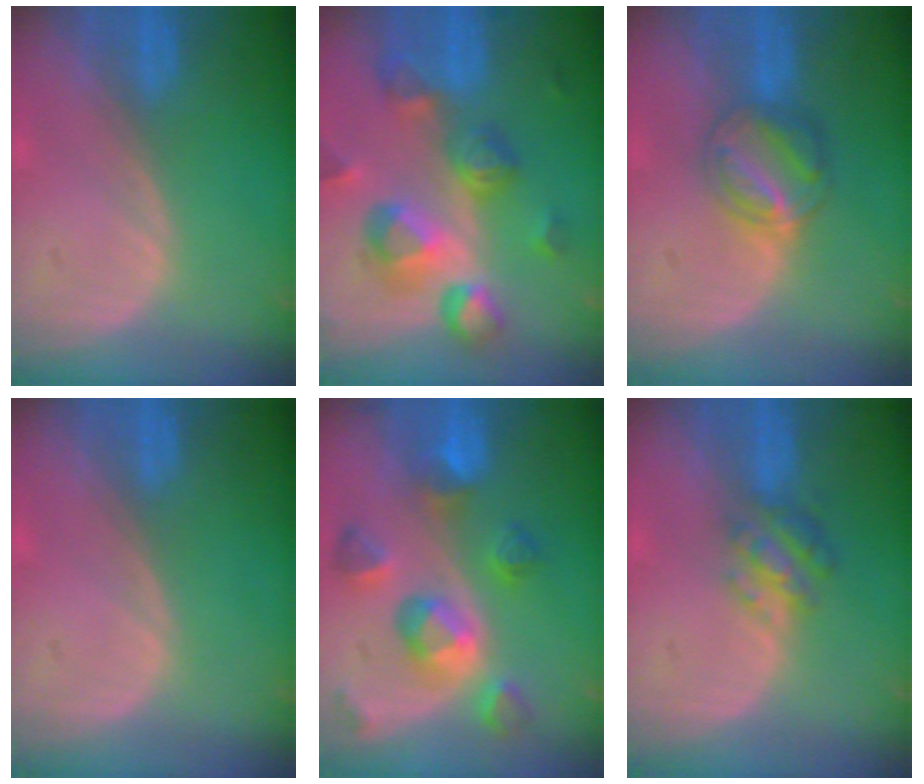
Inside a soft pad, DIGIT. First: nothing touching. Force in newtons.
{"total": 10.7, "press": 9.6, "slide": 4.7}
{"total": 5.8, "press": 5.8, "slide": 0.6}
{"total": 0.0}
{"total": 9.7, "press": 8.8, "slide": 4.1}
{"total": 4.8, "press": 4.4, "slide": 1.9}